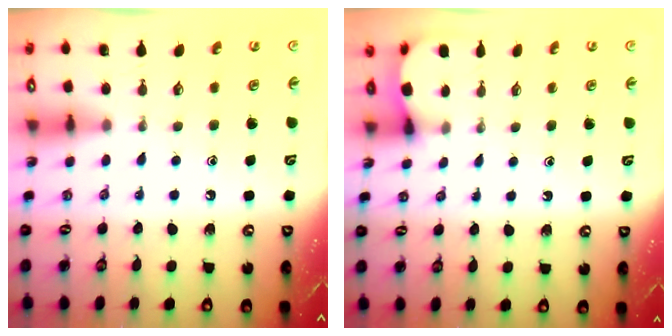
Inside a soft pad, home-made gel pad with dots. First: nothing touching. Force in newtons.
{"total": 2.2, "press": 2.2, "slide": 0.2}